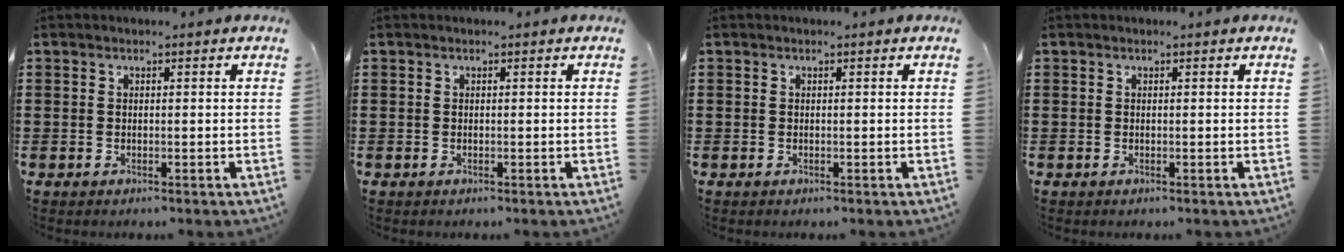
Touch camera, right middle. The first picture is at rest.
{"total": 0.0}
{"total": 0.0}
{"total": 0.0}